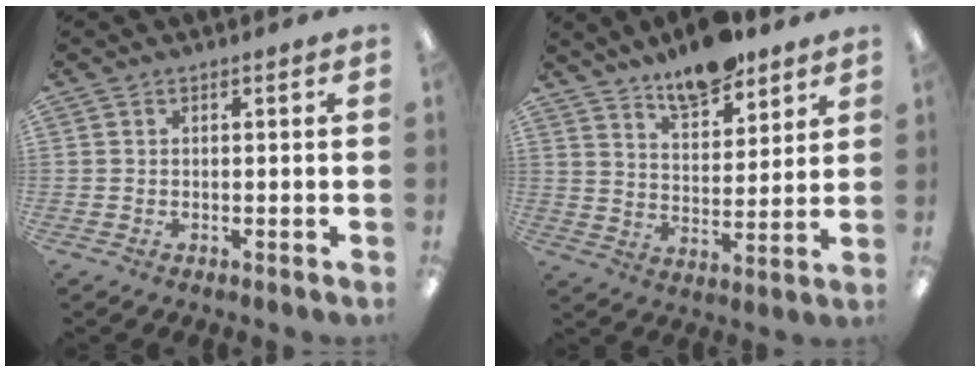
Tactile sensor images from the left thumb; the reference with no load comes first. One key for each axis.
{"total": 10.8, "fx": 8.9, "fy": 4.1, "fz": 4.6, "tx": -0.066, "ty": -0.050, "tz": 0.158}